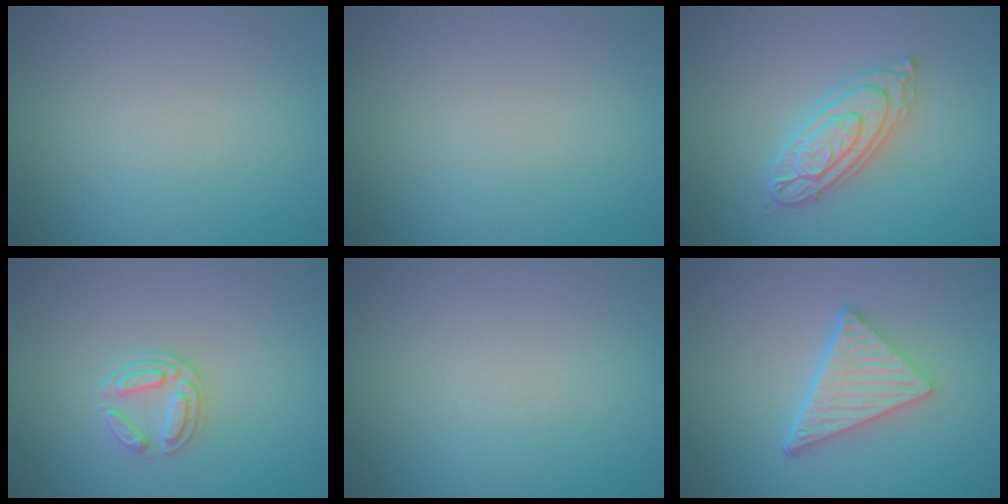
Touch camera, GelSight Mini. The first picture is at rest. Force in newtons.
{"total": 0.0}
{"total": 4.0, "press": 4.0, "slide": 0.5}
{"total": 2.0, "press": 1.4, "slide": 1.4}
{"total": 0.0}
{"total": 5.1, "press": 3.7, "slide": 3.4}